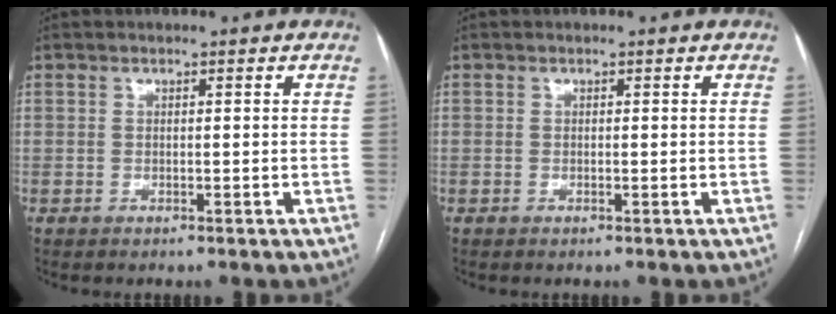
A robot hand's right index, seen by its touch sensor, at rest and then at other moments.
{"total": 0.0}